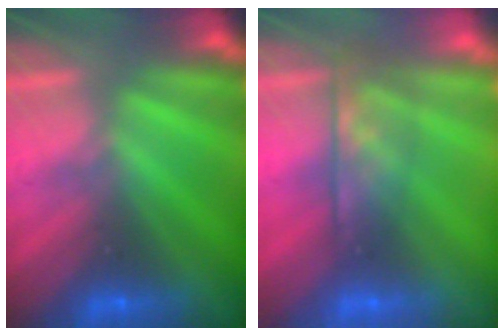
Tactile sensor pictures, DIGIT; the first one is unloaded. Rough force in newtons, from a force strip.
{"total": 4.4}